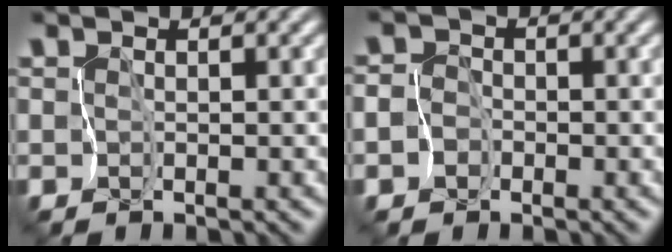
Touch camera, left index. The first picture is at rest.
{"total": 3.3, "force": [-1.8, 2.8, 0.5], "torque": [0.005, 0.002, -0.050]}